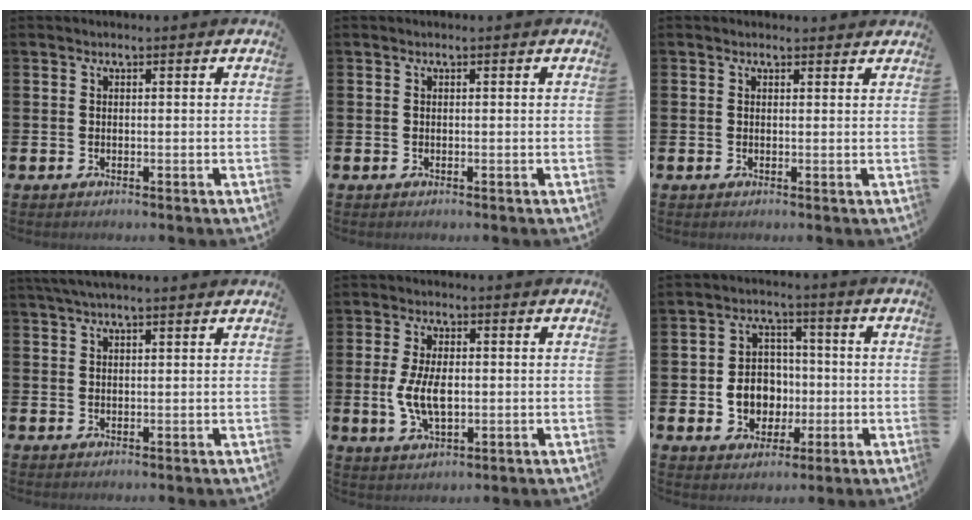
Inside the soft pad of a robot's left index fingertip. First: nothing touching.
{"total": 0.0}
{"total": 0.8, "force": [0.7, 0.2, 0.1], "torque": [0.007, -0.001, 0.011]}
{"total": 2.9, "force": [2.5, 0.2, 1.4], "torque": [-0.029, -0.002, 0.045]}
{"total": 6.1, "force": [-0.1, 3.1, 5.3], "torque": [-0.099, 0.000, -0.008]}
{"total": 6.6, "force": [-1.0, 5.8, 3.0], "torque": [-0.051, 0.012, -0.022]}